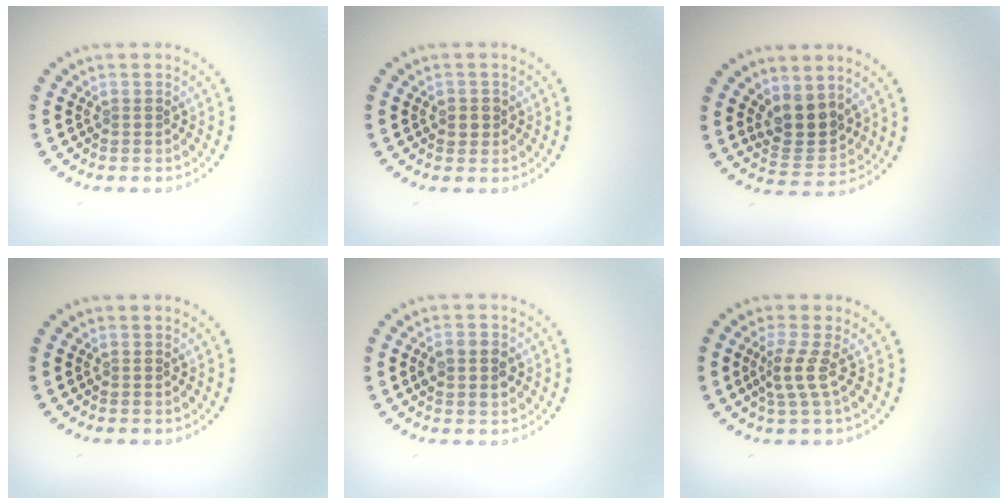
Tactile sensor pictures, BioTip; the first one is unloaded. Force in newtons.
{"total": 1.2, "press": 1.2, "slide": 0.4}
{"total": 3.7, "press": 3.3, "slide": 1.7}
{"total": 0.0}
{"total": 2.6, "press": 2.6, "slide": 0.2}
{"total": 2.3, "press": 1.5, "slide": 1.7}